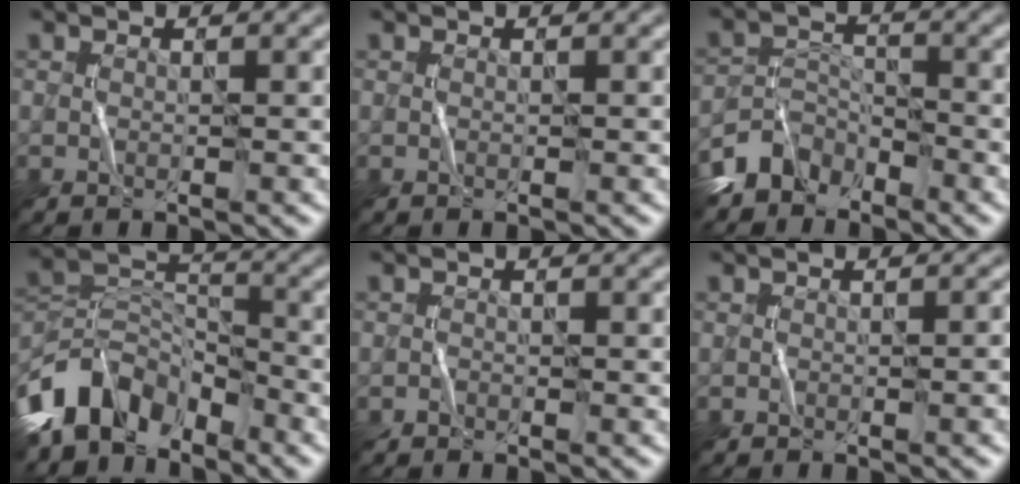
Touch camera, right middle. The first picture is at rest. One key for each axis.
{"total": 0.0}
{"total": 3.5, "fx": -3.0, "fy": 1.7, "fz": 0.1, "tx": -0.001, "ty": 0.010, "tz": -0.068}
{"total": 7.2, "fx": -5.4, "fy": 4.0, "fz": 2.6, "tx": -0.034, "ty": 0.005, "tz": -0.110}
{"total": 0.5, "fx": -0.4, "fy": 0.0, "fz": -0.3, "tx": 0.005, "ty": 0.008, "tz": -0.007}
{"total": 2.6, "fx": -1.1, "fy": 1.1, "fz": 2.1, "tx": -0.005, "ty": 0.018, "tz": -0.011}